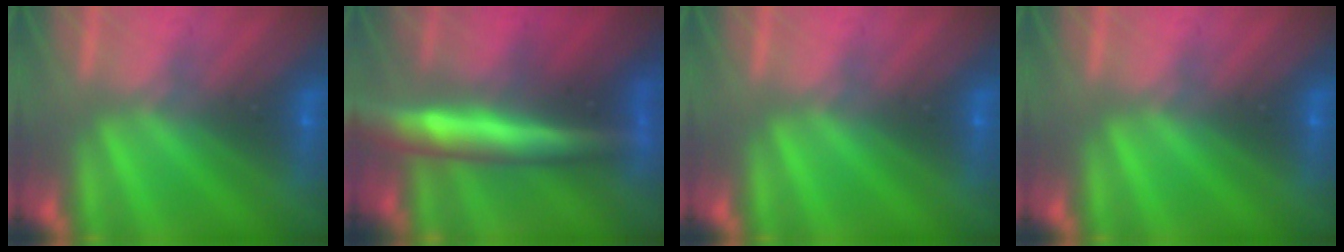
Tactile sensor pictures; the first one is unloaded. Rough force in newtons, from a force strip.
{"total": 7.0}
{"total": 0.0}
{"total": 0.0}